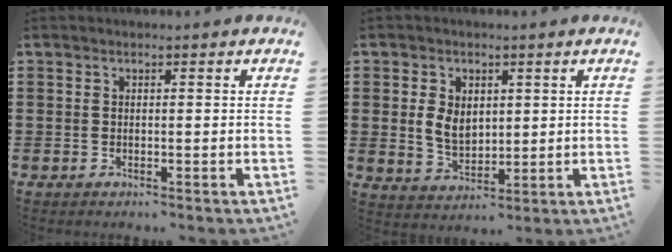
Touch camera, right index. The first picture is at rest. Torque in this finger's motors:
{"motor_torque": [1.03, 0.26, 0.49, 0.12]}